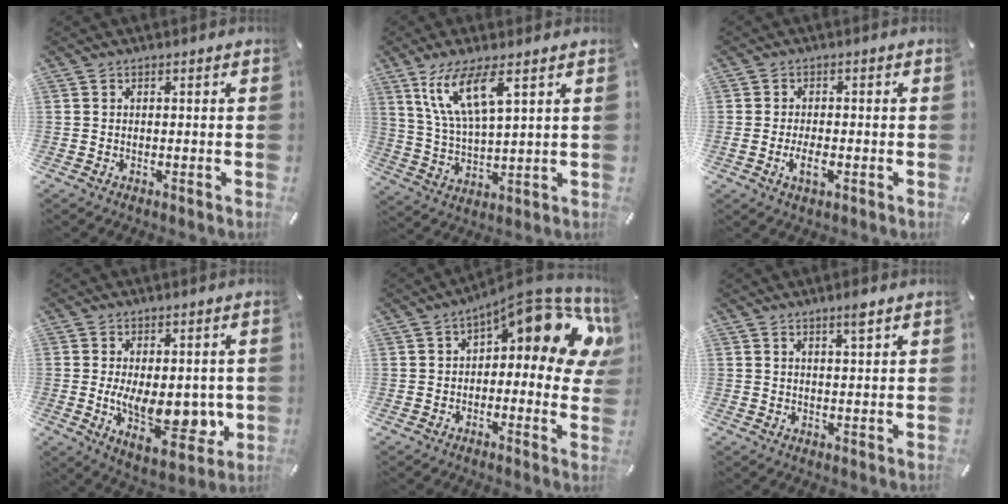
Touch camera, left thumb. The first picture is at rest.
{"total": 11.7, "force": [6.5, 3.3, 9.1], "torque": [-0.203, -0.008, 0.116]}
{"total": 4.5, "force": [-1.5, 2.3, 3.5], "torque": [-0.071, 0.004, -0.028]}
{"total": 14.3, "force": [-1.2, 7.6, 12.0], "torque": [-0.175, -0.018, -0.014]}
{"total": 14.4, "force": [6.5, 5.6, 11.6], "torque": [-0.154, -0.056, 0.105]}
{"total": 3.1, "force": [2.1, 0.3, 2.3], "torque": [-0.041, -0.004, 0.033]}